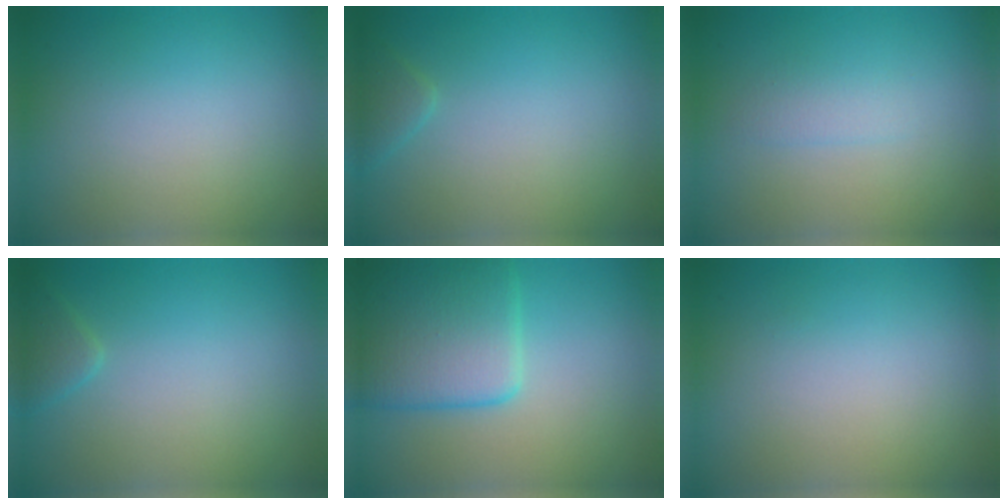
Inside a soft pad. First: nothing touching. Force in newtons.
{"total": 1.3, "press": 1.3, "slide": 0.0}
{"total": 1.1, "press": 1.1, "slide": 0.0}
{"total": 1.4, "press": 1.4, "slide": 0.1}
{"total": 6.8, "press": 6.8, "slide": 0.4}
{"total": 0.0}